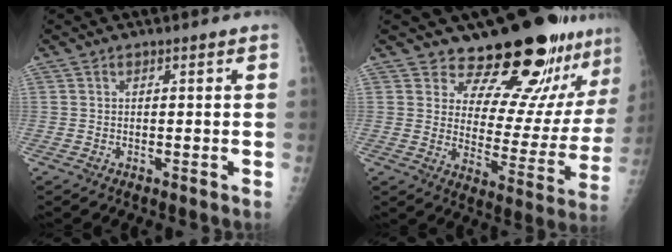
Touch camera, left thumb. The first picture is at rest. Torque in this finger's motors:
{"motor_torque": [0.20, 0.25, 1.06, -0.69, 0.08]}